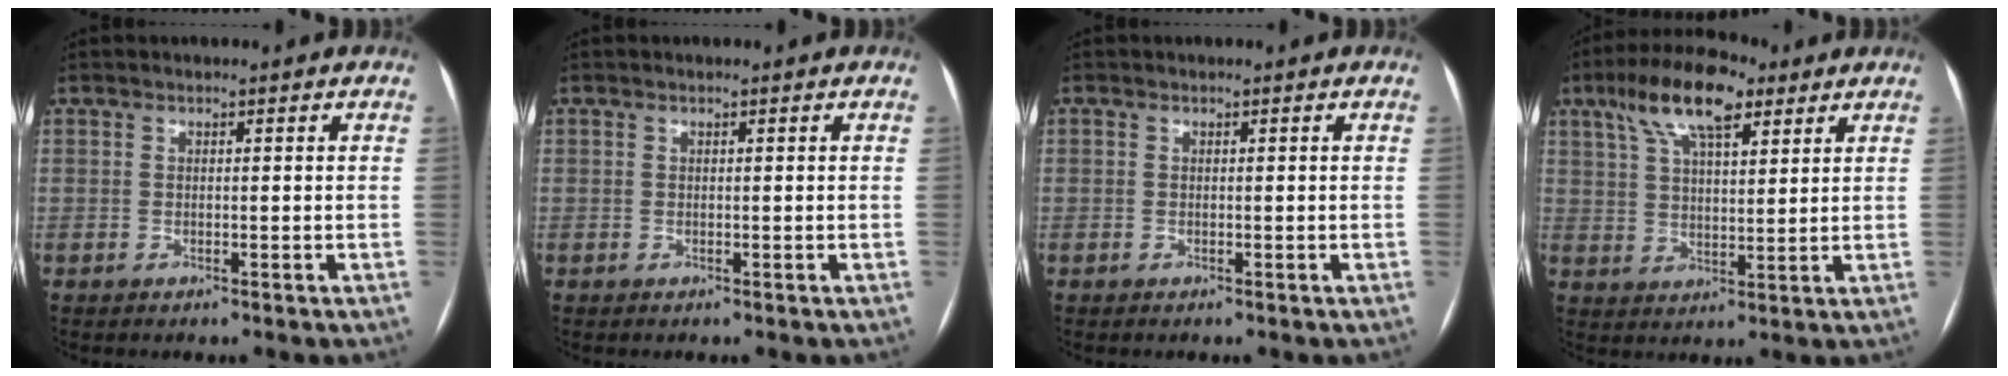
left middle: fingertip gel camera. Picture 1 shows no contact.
{"total": 0.0}
{"total": 0.0}
{"total": 12.0, "force": [7.0, 4.1, 8.8], "torque": [-0.165, 0.028, 0.124]}